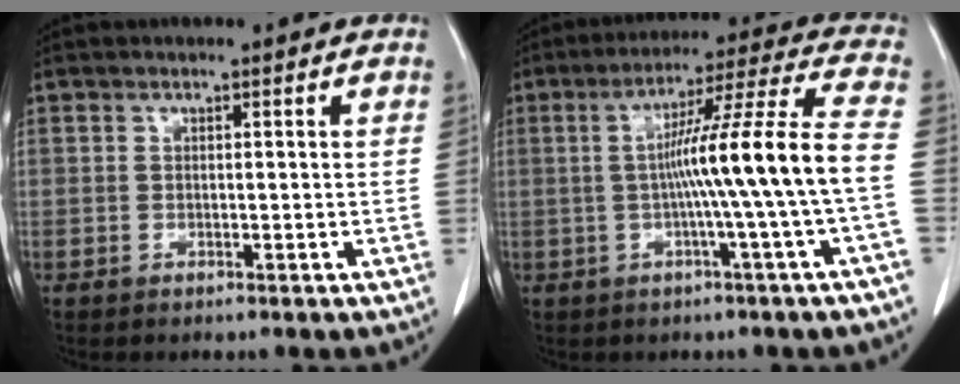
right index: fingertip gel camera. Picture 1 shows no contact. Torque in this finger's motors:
{"motor_torque": [1.77, -0.37, 0.94, 0.21]}